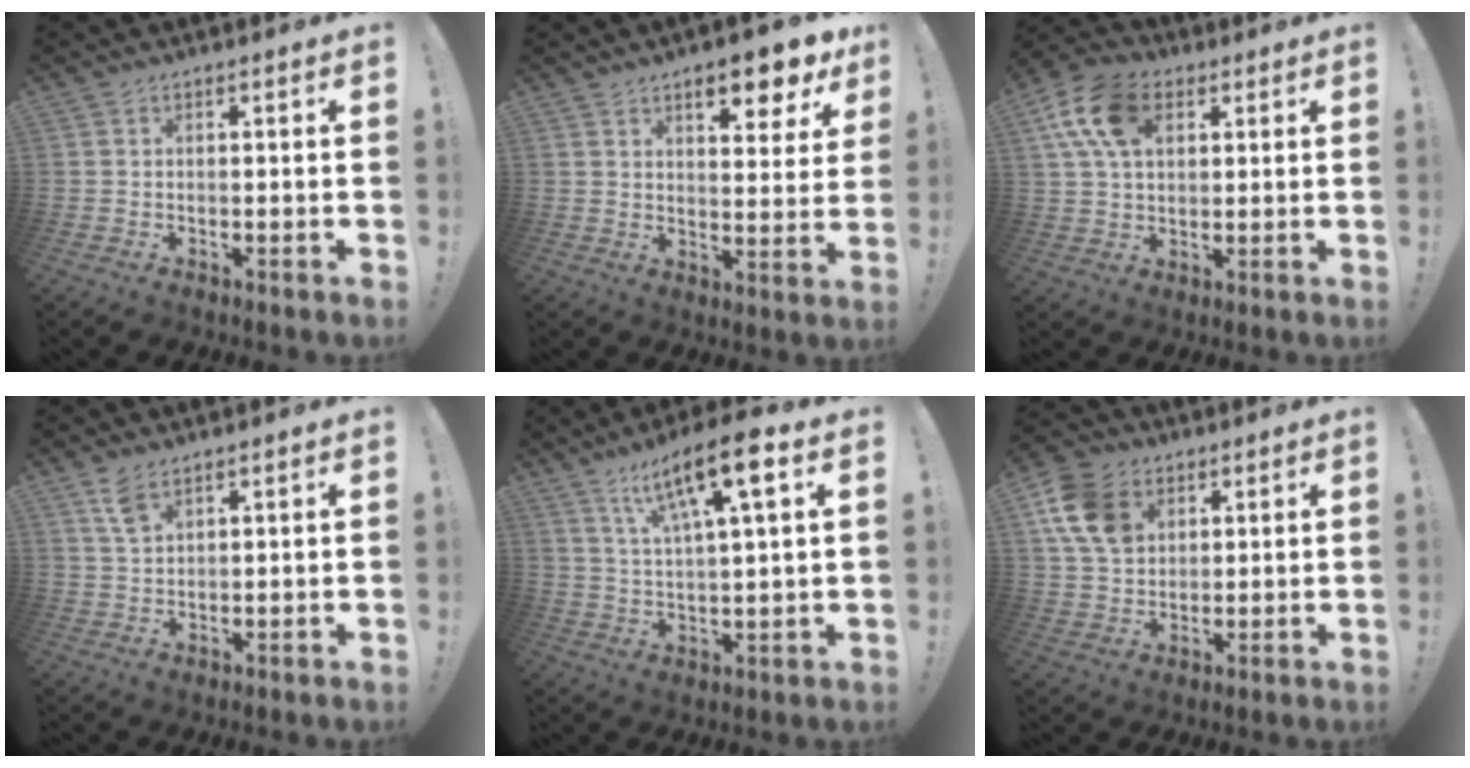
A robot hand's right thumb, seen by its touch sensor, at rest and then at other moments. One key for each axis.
{"total": 10.0, "fx": 6.4, "fy": 3.1, "fz": 7.1, "tx": -0.087, "ty": -0.041, "tz": 0.105}
{"total": 15.0, "fx": 5.6, "fy": 9.9, "fz": 9.7, "tx": -0.164, "ty": -0.006, "tz": 0.109}
{"total": 5.0, "fx": 3.1, "fy": 2.1, "fz": 3.3, "tx": -0.055, "ty": -0.011, "tz": 0.057}
{"total": 14.3, "fx": 7.3, "fy": 3.5, "fz": 11.8, "tx": -0.192, "ty": -0.025, "tz": 0.112}
{"total": 14.0, "fx": 5.3, "fy": 10.6, "fz": 7.4, "tx": -0.130, "ty": -0.015, "tz": 0.106}